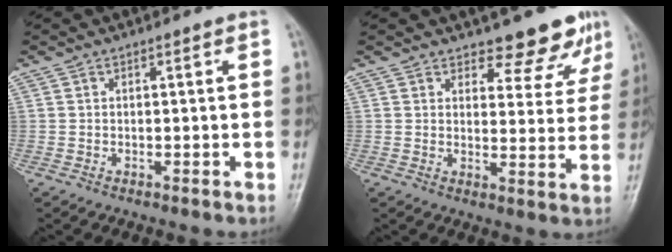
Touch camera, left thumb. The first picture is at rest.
{"total": 8.0, "force": [6.7, 3.3, 2.7], "torque": [0.002, -0.050, 0.079]}